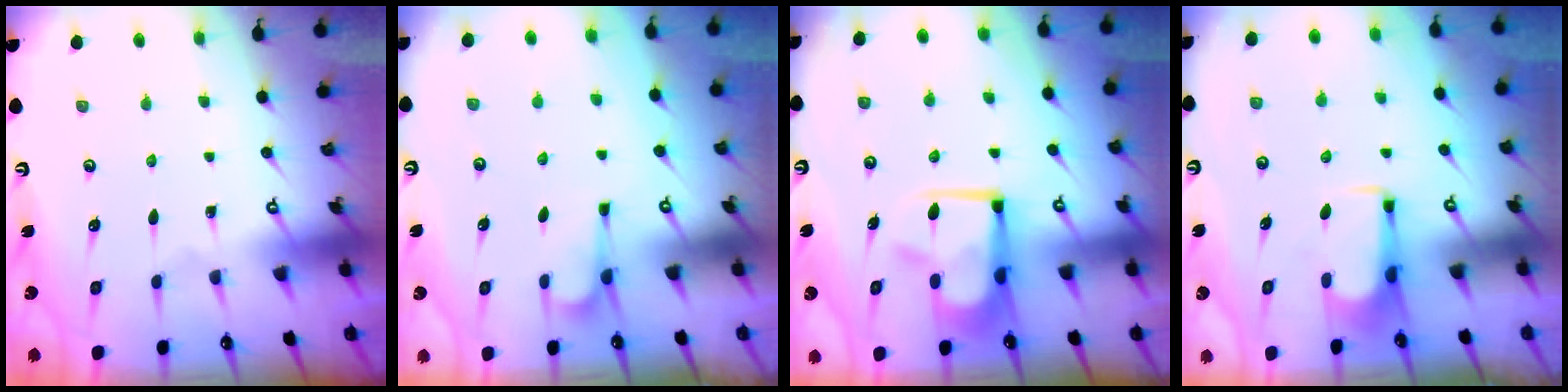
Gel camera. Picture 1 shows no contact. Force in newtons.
{"total": 2.6, "press": 2.4, "slide": 1.0}
{"total": 10.5, "press": 10.4, "slide": 1.4}
{"total": 1.6, "press": 1.5, "slide": 0.4}